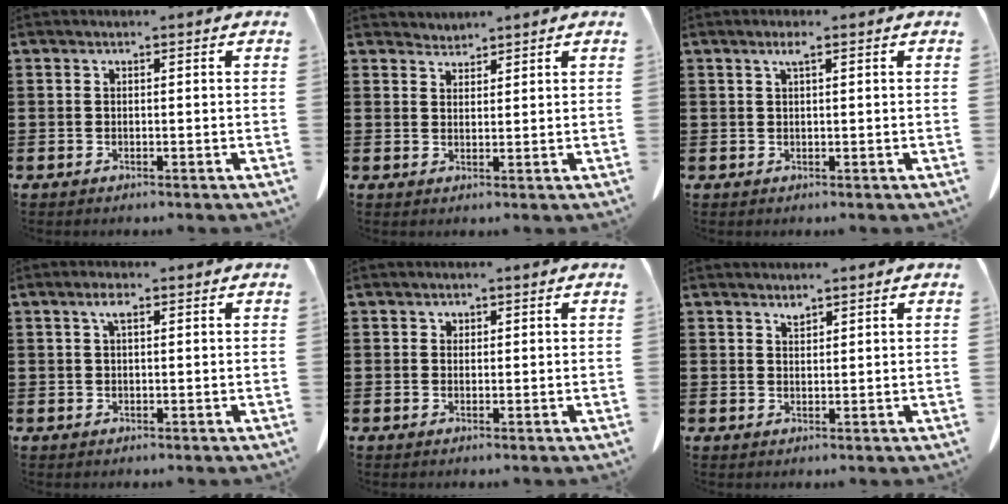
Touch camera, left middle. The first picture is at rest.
{"total": 1.9, "force": [1.9, 0.2, -0.3], "torque": [0.000, -0.001, 0.036]}
{"total": 1.7, "force": [0.8, 0.3, 1.5], "torque": [-0.032, 0.002, 0.014]}
{"total": 2.3, "force": [0.9, 0.9, 1.9], "torque": [-0.042, 0.007, 0.014]}
{"total": 0.7, "force": [0.4, 0.6, 0.0], "torque": [-0.003, 0.002, 0.009]}
{"total": 1.3, "force": [1.2, 0.3, 0.2], "torque": [-0.006, -0.001, 0.024]}